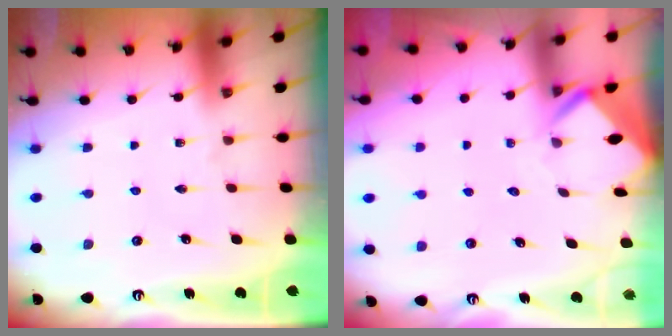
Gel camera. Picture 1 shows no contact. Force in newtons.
{"total": 3.0, "press": 3.0, "slide": 0.2}